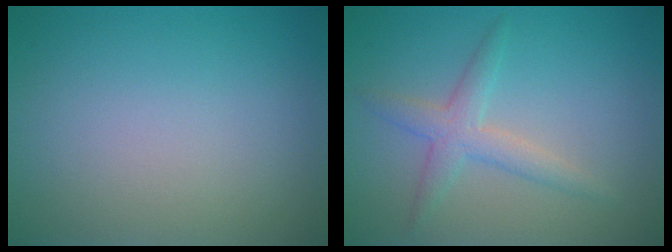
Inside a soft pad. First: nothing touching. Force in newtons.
{"total": 2.6, "press": 2.6, "slide": 0.2}